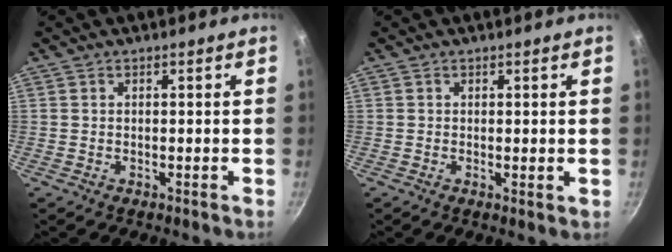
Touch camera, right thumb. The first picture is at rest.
{"total": 0.9, "force": [0.1, 0.3, 0.8], "torque": [-0.012, -0.007, 0.000]}